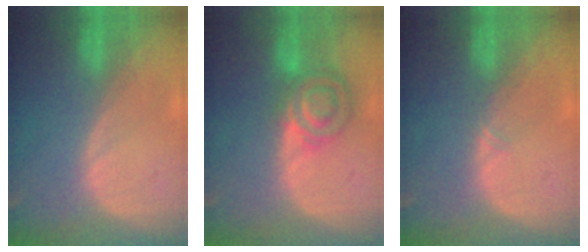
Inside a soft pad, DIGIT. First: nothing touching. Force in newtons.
{"total": 7.0, "press": 6.3, "slide": 3.1}
{"total": 0.8, "press": 0.7, "slide": 0.4}